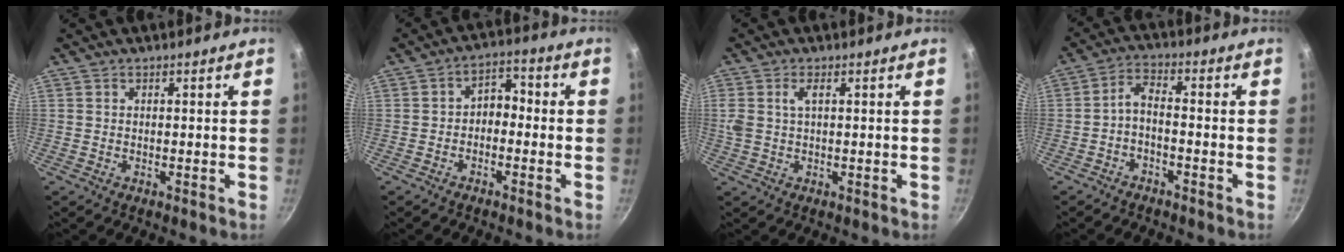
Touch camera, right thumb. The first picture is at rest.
{"total": 4.6, "force": [-1.1, 3.3, 3.1], "torque": [-0.025, 0.027, -0.028]}
{"total": 3.1, "force": [0.9, 1.3, 2.7], "torque": [-0.047, 0.005, 0.020]}
{"total": 4.0, "force": [-2.2, 1.5, 3.0], "torque": [-0.068, 0.034, -0.045]}